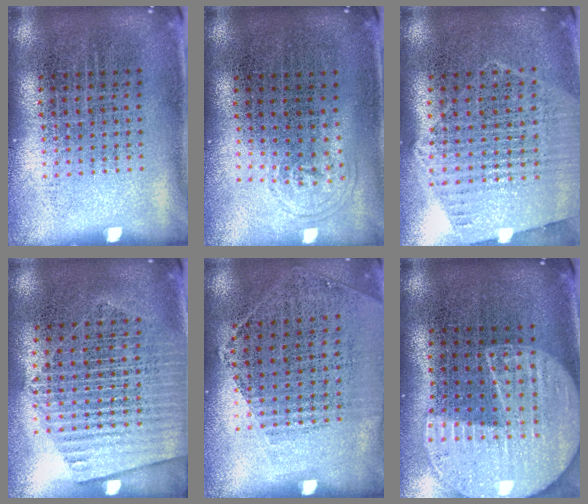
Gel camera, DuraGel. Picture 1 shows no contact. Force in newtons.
{"total": 0.8, "press": 0.6, "slide": 0.5}
{"total": 1.2, "press": 1.1, "slide": 0.3}
{"total": 1.4, "press": 1.3, "slide": 0.7}
{"total": 1.2, "press": 1.0, "slide": 0.7}
{"total": 2.3, "press": 2.0, "slide": 1.1}